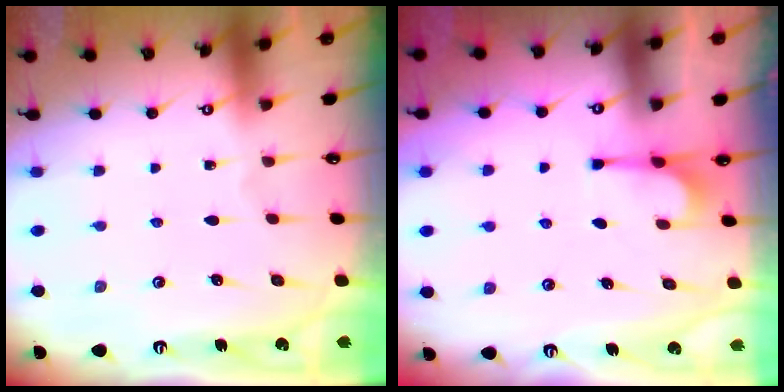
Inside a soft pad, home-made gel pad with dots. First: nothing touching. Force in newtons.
{"total": 3.0, "press": 2.9, "slide": 0.9}